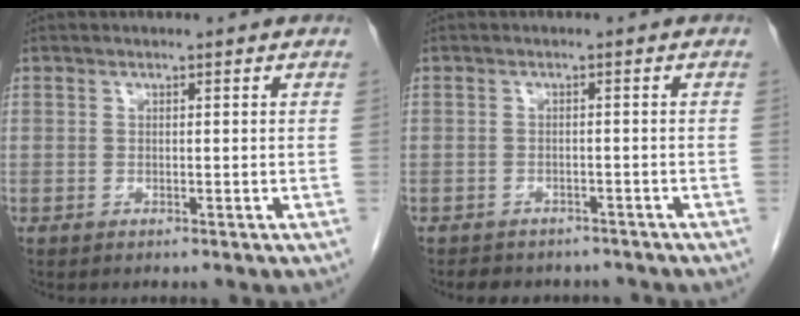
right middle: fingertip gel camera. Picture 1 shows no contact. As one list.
[{"total": 6.3, "force": [-5.5, 2.7, 1.4], "torque": [-0.023, 0.005, -0.065]}]